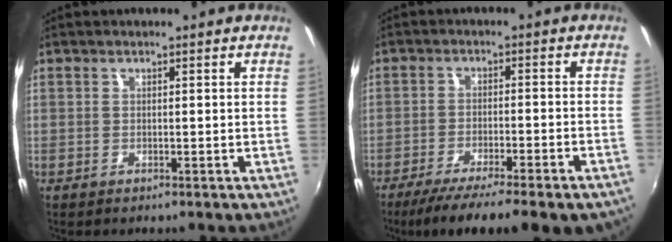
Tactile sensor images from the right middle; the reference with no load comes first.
{"total": 15.9, "force": [-12.7, 1.7, 9.4], "torque": [-0.161, -0.047, -0.181]}